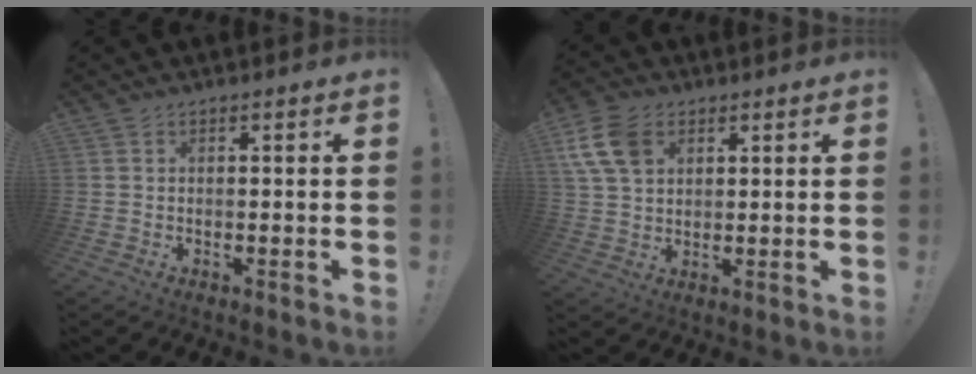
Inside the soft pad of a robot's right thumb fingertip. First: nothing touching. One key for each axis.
{"total": 11.1, "fx": 4.5, "fy": 7.6, "fz": 6.8, "tx": -0.143, "ty": -0.002, "tz": 0.088}